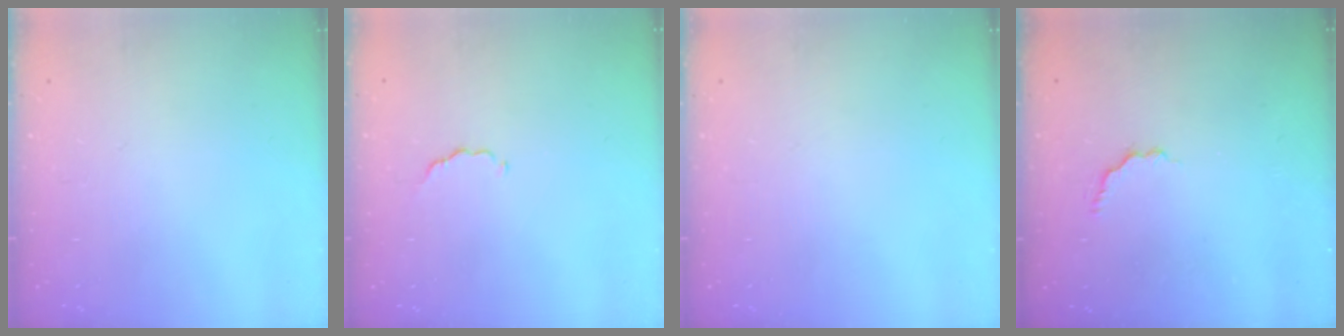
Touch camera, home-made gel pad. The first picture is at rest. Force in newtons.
{"total": 3.2, "press": 3.2, "slide": 0.4}
{"total": 0.0}
{"total": 2.5, "press": 2.3, "slide": 1.0}